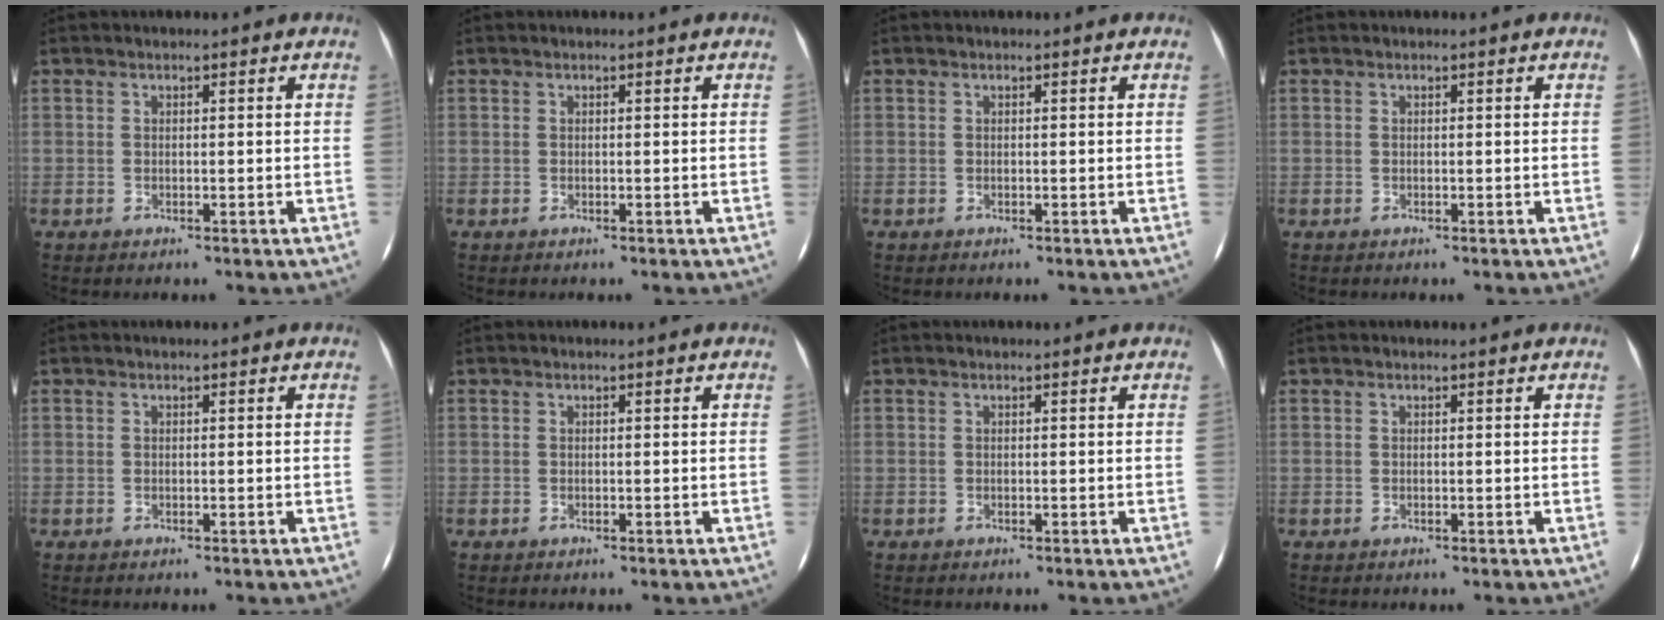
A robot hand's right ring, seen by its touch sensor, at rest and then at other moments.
{"total": 0.0}
{"total": 0.0}
{"total": 0.0}
{"total": 0.0}
{"total": 0.0}
{"total": 0.0}
{"total": 0.0}